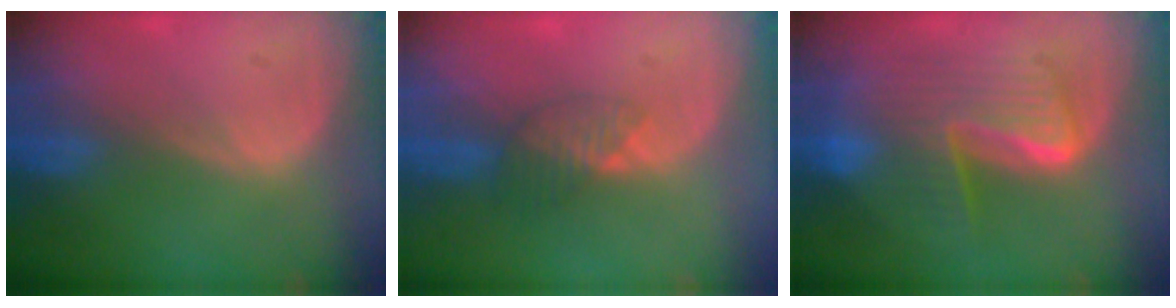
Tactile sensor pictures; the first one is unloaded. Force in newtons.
{"total": 3.4, "press": 3.1, "slide": 1.5}
{"total": 10.3, "press": 10.2, "slide": 1.0}